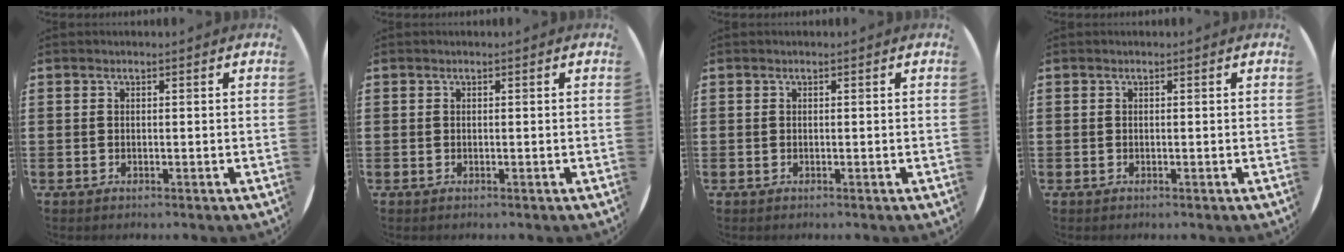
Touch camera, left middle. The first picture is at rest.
{"total": 0.0}
{"total": 0.0}
{"total": 0.0}